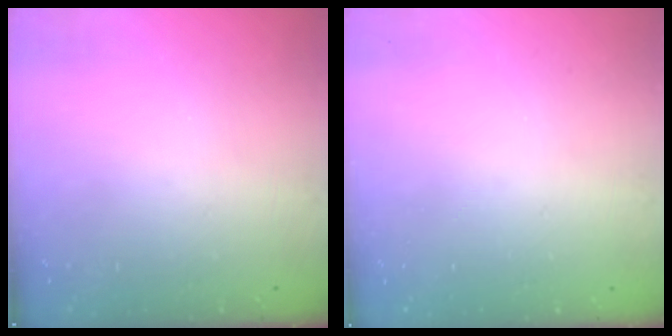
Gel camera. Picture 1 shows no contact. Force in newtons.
{"total": 0.0}